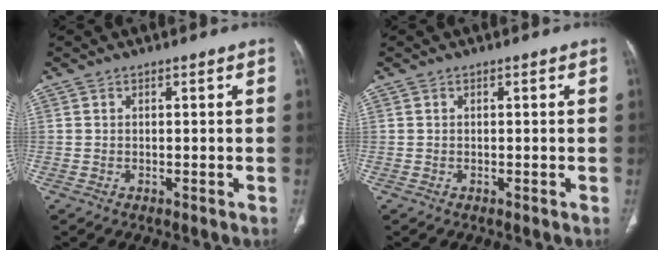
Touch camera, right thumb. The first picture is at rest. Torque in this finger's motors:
{"motor_torque": [0.03, 0.03, -0.02, 0.01, 0.01]}